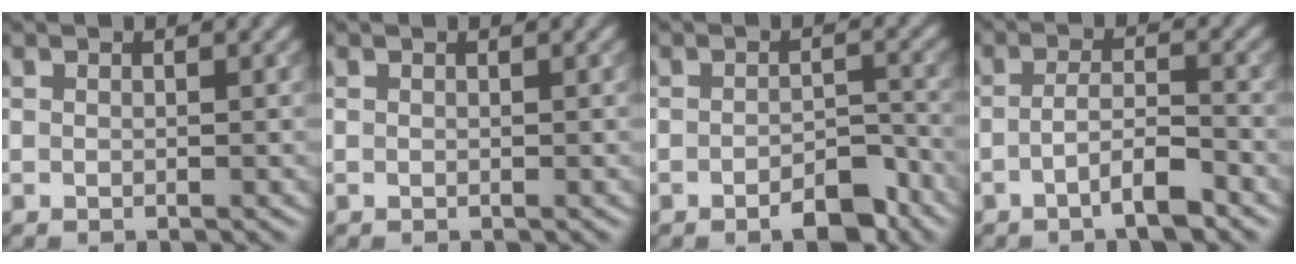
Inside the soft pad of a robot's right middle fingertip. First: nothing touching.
{"total": 0.0}
{"total": 4.1, "force": [-2.5, 1.7, 2.8], "torque": [-0.034, 0.005, -0.036]}
{"total": 3.4, "force": [-1.7, 0.7, 2.9], "torque": [-0.051, 0.007, -0.036]}